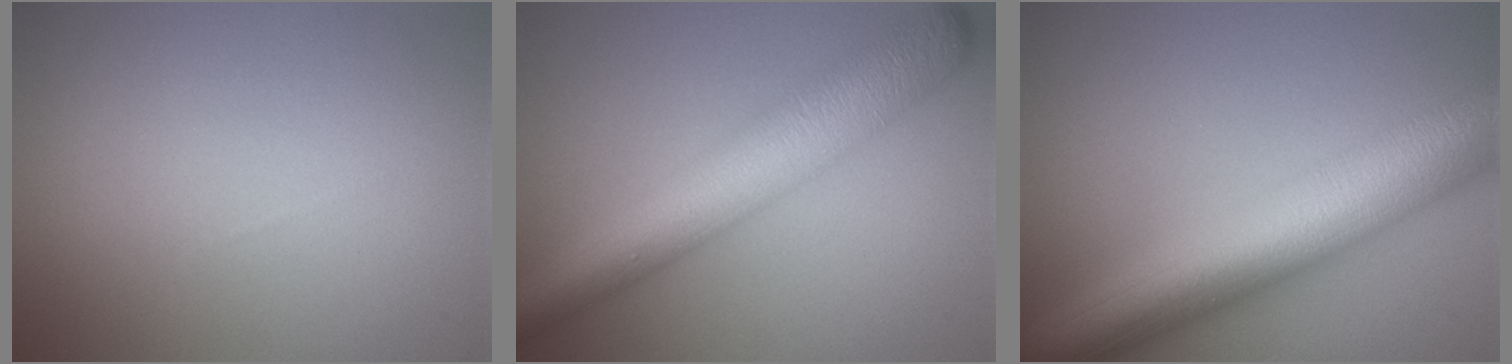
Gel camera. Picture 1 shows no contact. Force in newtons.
{"total": 8.5, "press": 8.5, "slide": 0.1}
{"total": 11.1, "press": 11.1, "slide": 0.2}